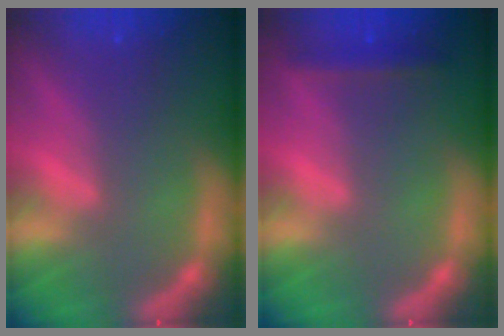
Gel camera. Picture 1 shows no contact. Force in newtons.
{"total": 1.9}